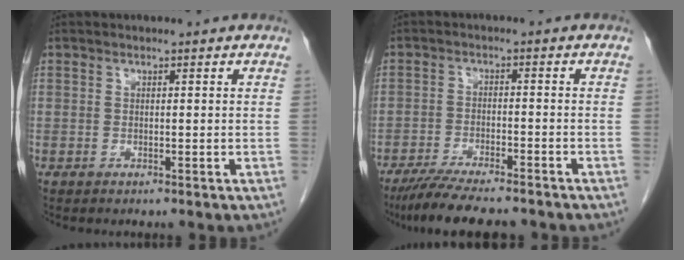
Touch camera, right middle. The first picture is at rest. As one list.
[{"total": 10.6, "force": [-9.0, 1.6, 5.4], "torque": [-0.085, -0.021, -0.142]}]